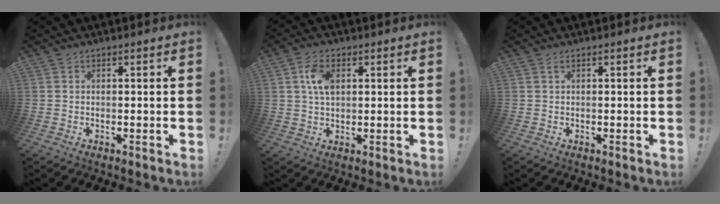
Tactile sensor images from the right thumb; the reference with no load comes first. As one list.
[{"total": 6.8, "force": [1.9, 4.0, 5.2], "torque": [-0.088, 0.004, 0.034]}, {"total": 0.7, "force": [0.3, 0.1, 0.6], "torque": [-0.014, 0.001, 0.005]}]